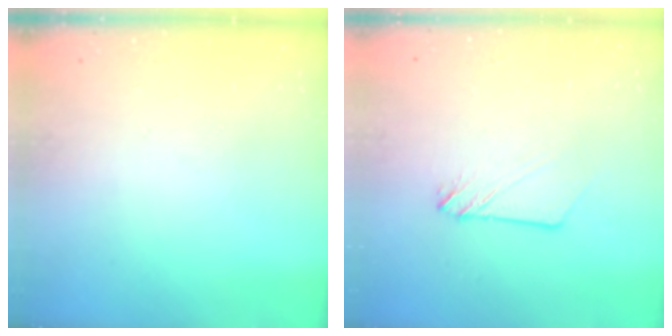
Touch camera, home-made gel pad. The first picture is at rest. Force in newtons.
{"total": 3.3, "press": 3.2, "slide": 0.5}